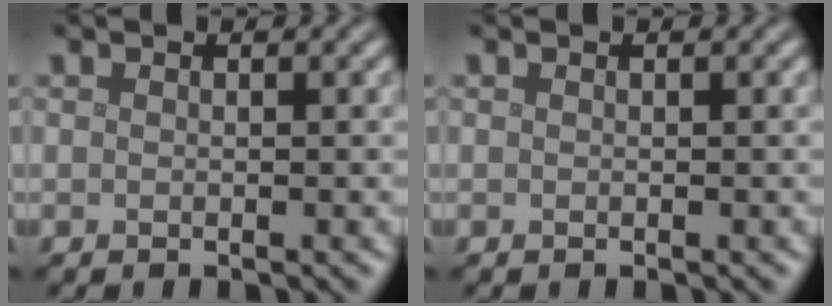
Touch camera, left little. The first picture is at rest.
{"total": 0.0}